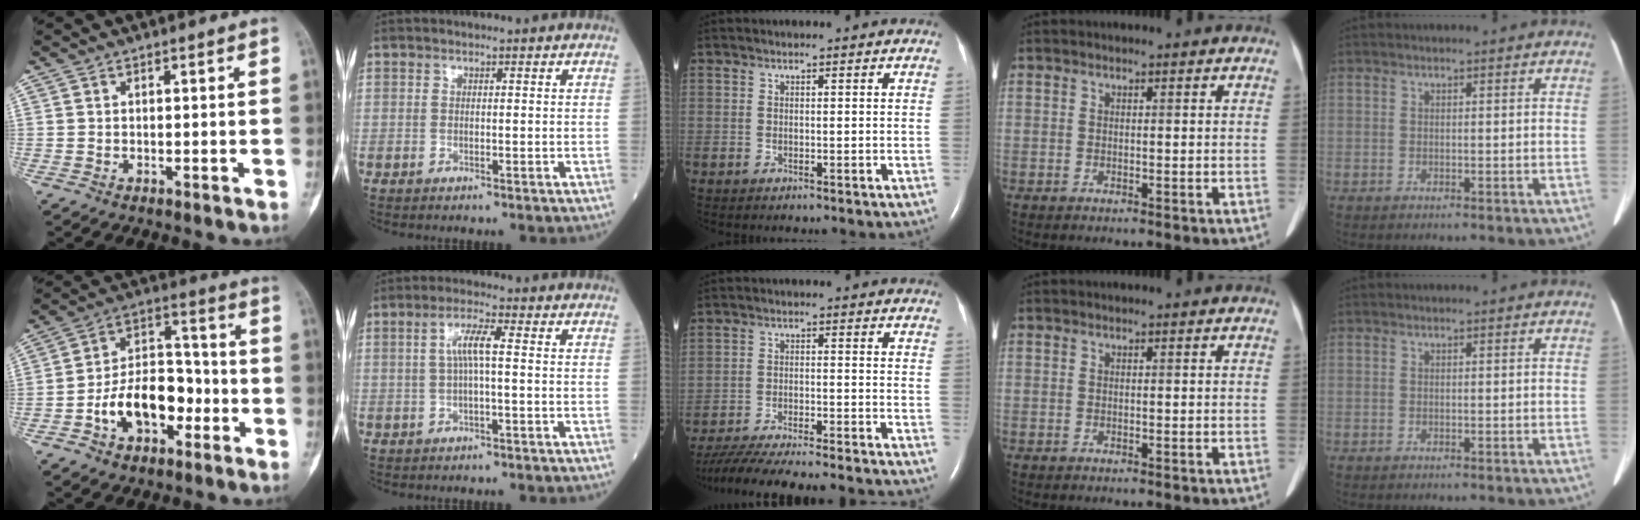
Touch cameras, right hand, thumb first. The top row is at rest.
{"thumb": {"total": 14.1, "force": [-4.7, 9.0, 9.8], "torque": [-0.134, 0.052, -0.081]}, "index": {"total": 4.4, "force": [0.4, 0.3, 4.4], "torque": [-0.088, 0.011, 0.009]}, "middle": {"total": 23.8, "force": [-21.6, 1.3, 9.7], "torque": [-0.156, -0.045, -0.305]}}